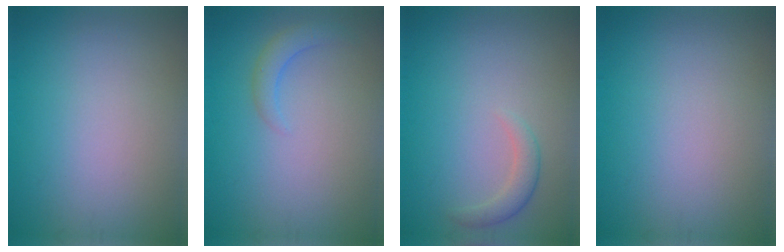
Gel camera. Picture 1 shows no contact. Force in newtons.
{"total": 1.8, "press": 1.8, "slide": 0.3}
{"total": 1.8, "press": 1.7, "slide": 0.2}
{"total": 0.0}